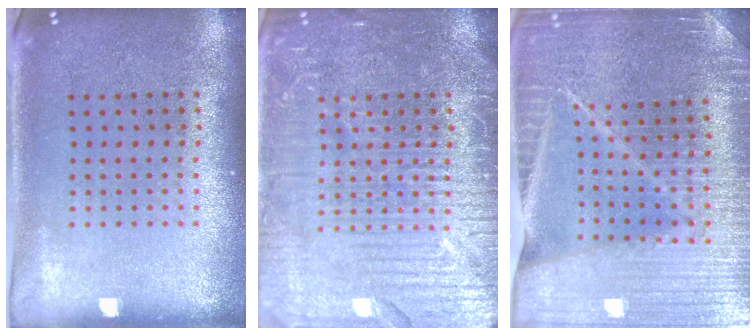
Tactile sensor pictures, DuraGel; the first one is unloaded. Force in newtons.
{"total": 4.9, "press": 4.8, "slide": 0.6}
{"total": 3.9, "press": 3.8, "slide": 0.9}